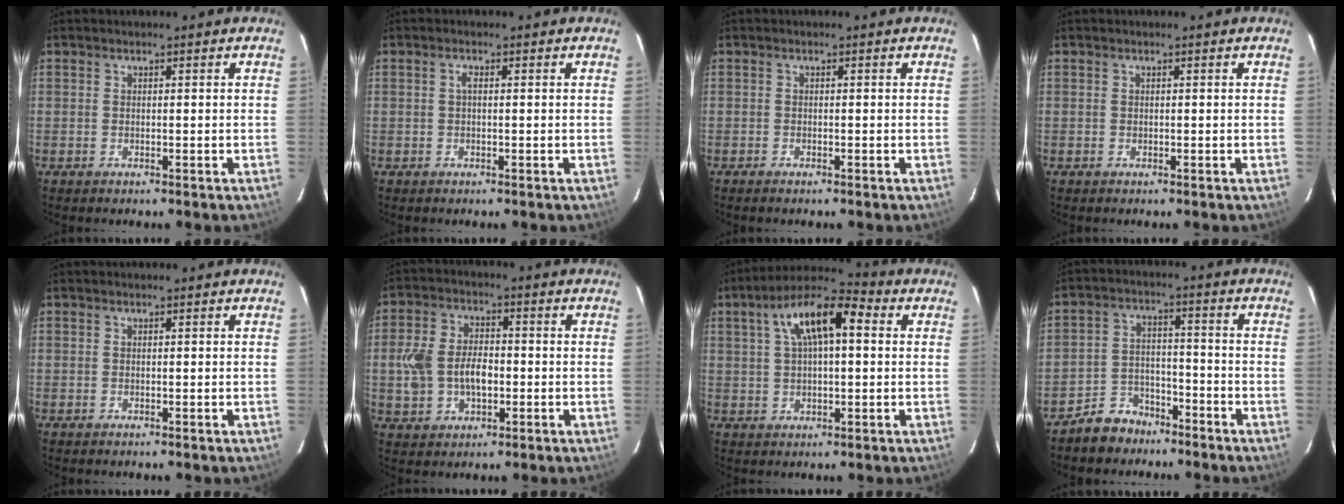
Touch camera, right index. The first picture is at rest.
{"total": 0.9, "force": [0.1, 0.3, 0.8], "torque": [-0.017, 0.004, -0.001]}
{"total": 0.8, "force": [-0.7, 0.2, 0.3], "torque": [-0.009, -0.002, -0.015]}
{"total": 0.0}
{"total": 0.0}
{"total": 10.0, "force": [-1.2, 6.9, 7.1], "torque": [-0.155, 0.013, -0.016]}
{"total": 12.3, "force": [3.8, 4.9, 10.6], "torque": [-0.189, 0.034, 0.058]}
{"total": 7.4, "force": [-5.8, 4.4, 1.2], "torque": [-0.041, 0.020, -0.090]}